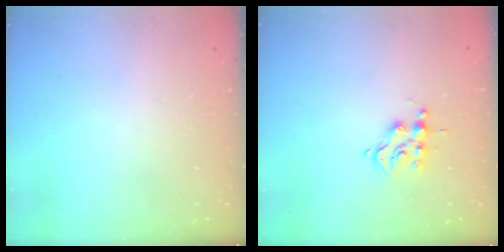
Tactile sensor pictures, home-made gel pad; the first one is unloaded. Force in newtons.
{"total": 6.9, "press": 6.9, "slide": 0.7}